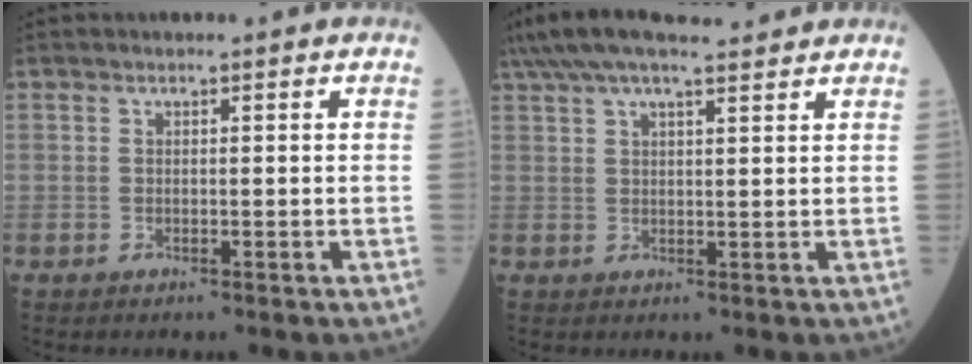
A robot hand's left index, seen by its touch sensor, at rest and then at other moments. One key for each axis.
{"total": 12.1, "fx": 10.4, "fy": 1.6, "fz": 5.9, "tx": -0.110, "ty": 0.047, "tz": 0.165}